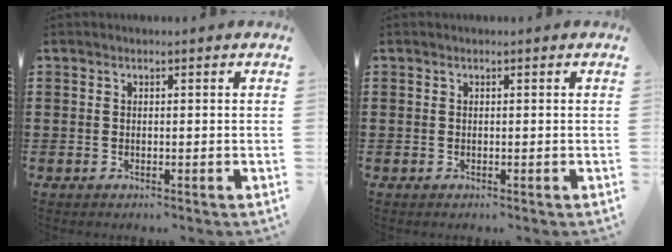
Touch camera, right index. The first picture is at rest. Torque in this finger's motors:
{"motor_torque": [1.30, 0.84, 0.00, 0.00]}